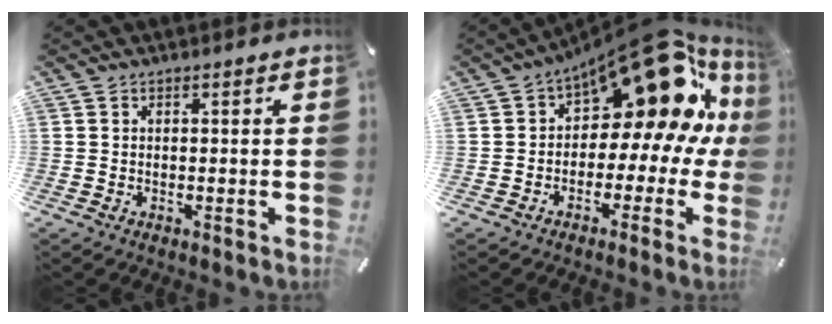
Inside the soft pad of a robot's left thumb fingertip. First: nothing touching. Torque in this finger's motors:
{"motor_torque": [0.44, 1.73, 1.29, 0.60, 0.19]}